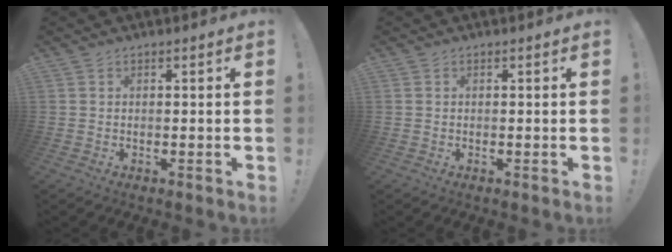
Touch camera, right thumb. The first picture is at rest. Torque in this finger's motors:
{"motor_torque": [-0.03, 0.16, -0.07, 0.15, -0.01]}